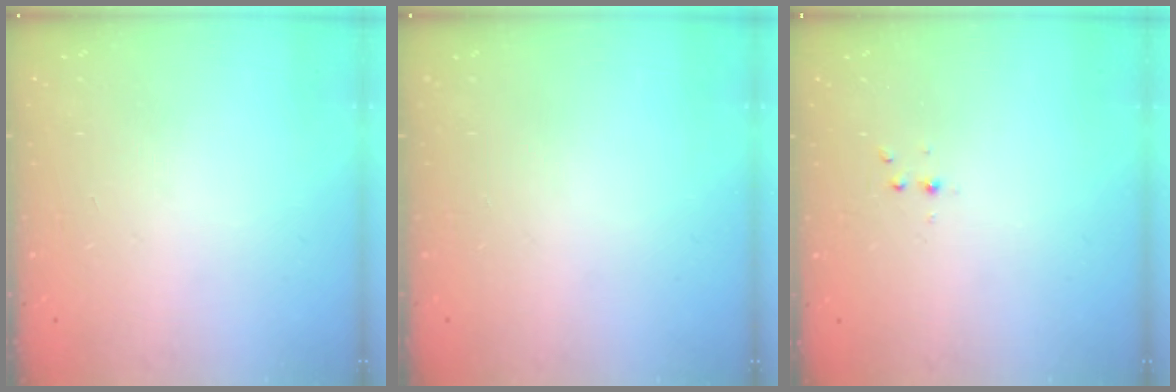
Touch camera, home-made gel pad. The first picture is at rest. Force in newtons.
{"total": 0.0}
{"total": 2.7, "press": 2.3, "slide": 1.4}